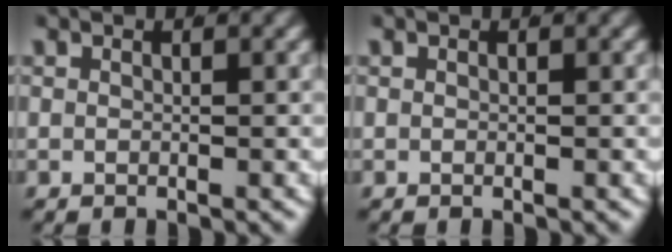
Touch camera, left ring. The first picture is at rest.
{"total": 0.0}